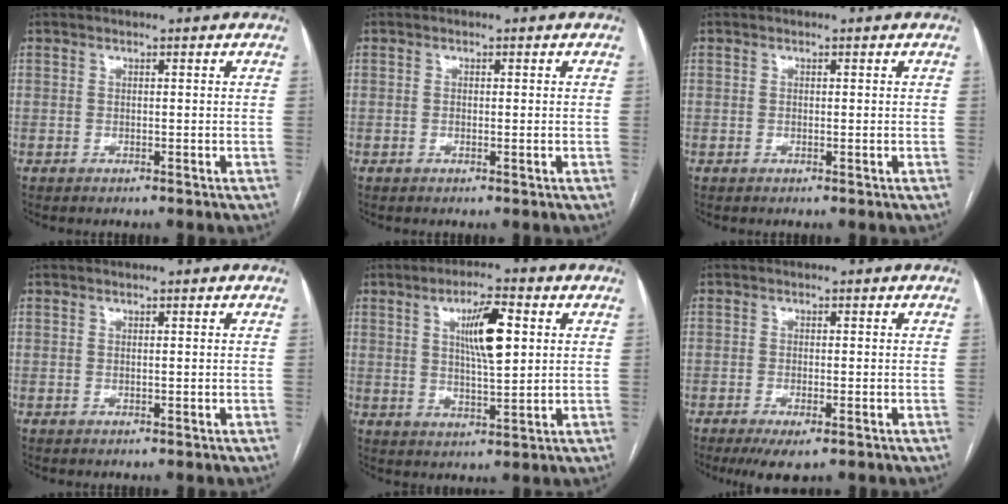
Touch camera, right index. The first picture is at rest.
{"total": 0.8, "force": [-0.1, 0.2, 0.8], "torque": [-0.016, -0.001, 0.000]}
{"total": 0.0}
{"total": 0.0}
{"total": 8.2, "force": [2.4, 1.6, 7.7], "torque": [-0.133, 0.005, 0.043]}
{"total": 4.5, "force": [-2.8, 1.0, 3.3], "torque": [-0.055, -0.011, -0.041]}